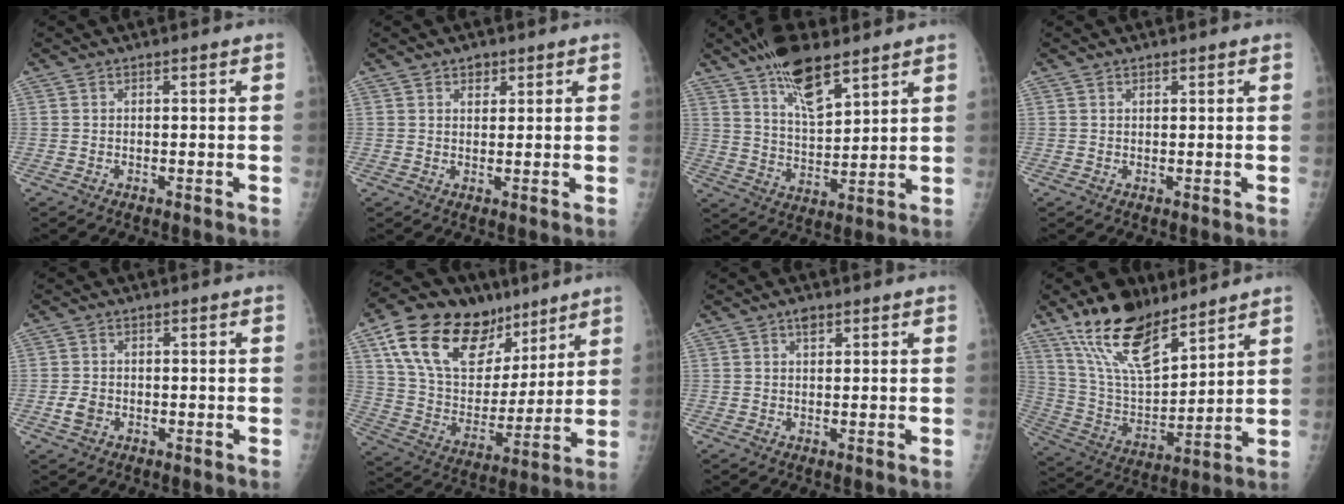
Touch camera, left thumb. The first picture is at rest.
{"total": 2.2, "force": [1.4, 1.5, 0.9], "torque": [0.000, -0.007, 0.019]}
{"total": 12.6, "force": [8.5, 4.5, 8.3], "torque": [-0.127, -0.043, 0.156]}
{"total": 0.7, "force": [0.5, 0.4, 0.2], "torque": [-0.002, -0.003, 0.006]}
{"total": 2.7, "force": [-0.7, 2.1, 1.5], "torque": [-0.023, 0.002, -0.012]}
{"total": 25.2, "force": [14.3, 14.7, 14.6], "torque": [-0.228, -0.024, 0.254]}
{"total": 1.8, "force": [1.1, 1.0, 1.1], "torque": [-0.009, -0.003, 0.014]}
{"total": 17.2, "force": [12.4, 6.4, 10.0], "torque": [-0.153, -0.064, 0.242]}